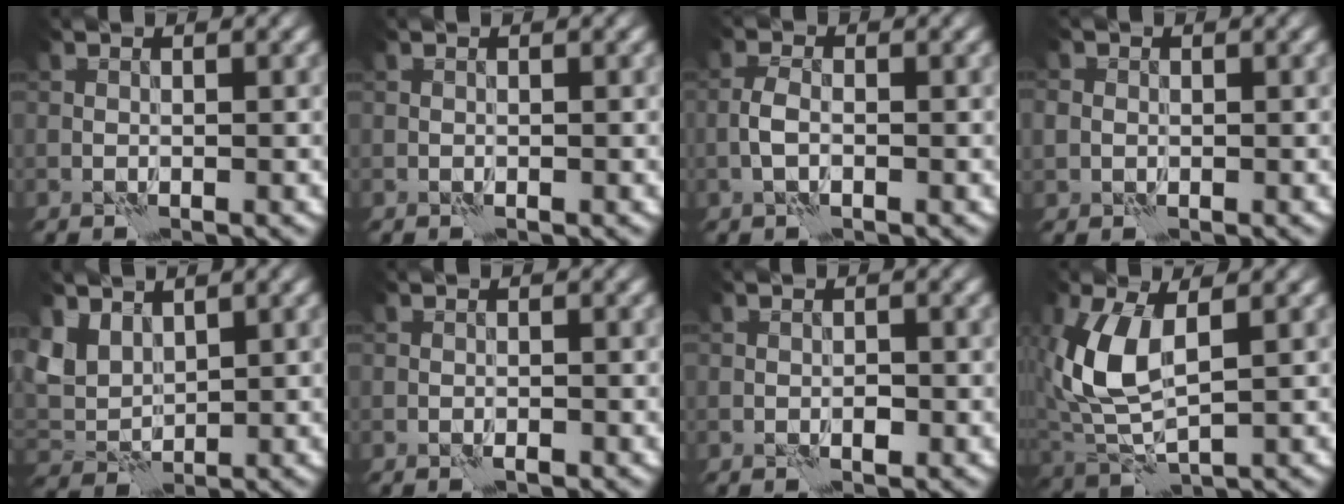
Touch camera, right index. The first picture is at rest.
{"total": 0.0}
{"total": 1.8, "force": [-0.6, 0.9, 1.5], "torque": [-0.032, 0.003, -0.018]}
{"total": 2.0, "force": [0.1, 1.9, 0.7], "torque": [-0.004, 0.005, -0.005]}
{"total": 3.8, "force": [2.4, 2.5, 1.5], "torque": [-0.047, -0.006, 0.046]}
{"total": 0.7, "force": [-0.4, 0.2, 0.5], "torque": [-0.009, 0.000, -0.008]}
{"total": 0.9, "force": [-0.3, 0.4, 0.7], "torque": [-0.013, 0.001, -0.005]}
{"total": 6.8, "force": [1.4, 3.4, 5.7], "torque": [-0.146, -0.002, 0.029]}